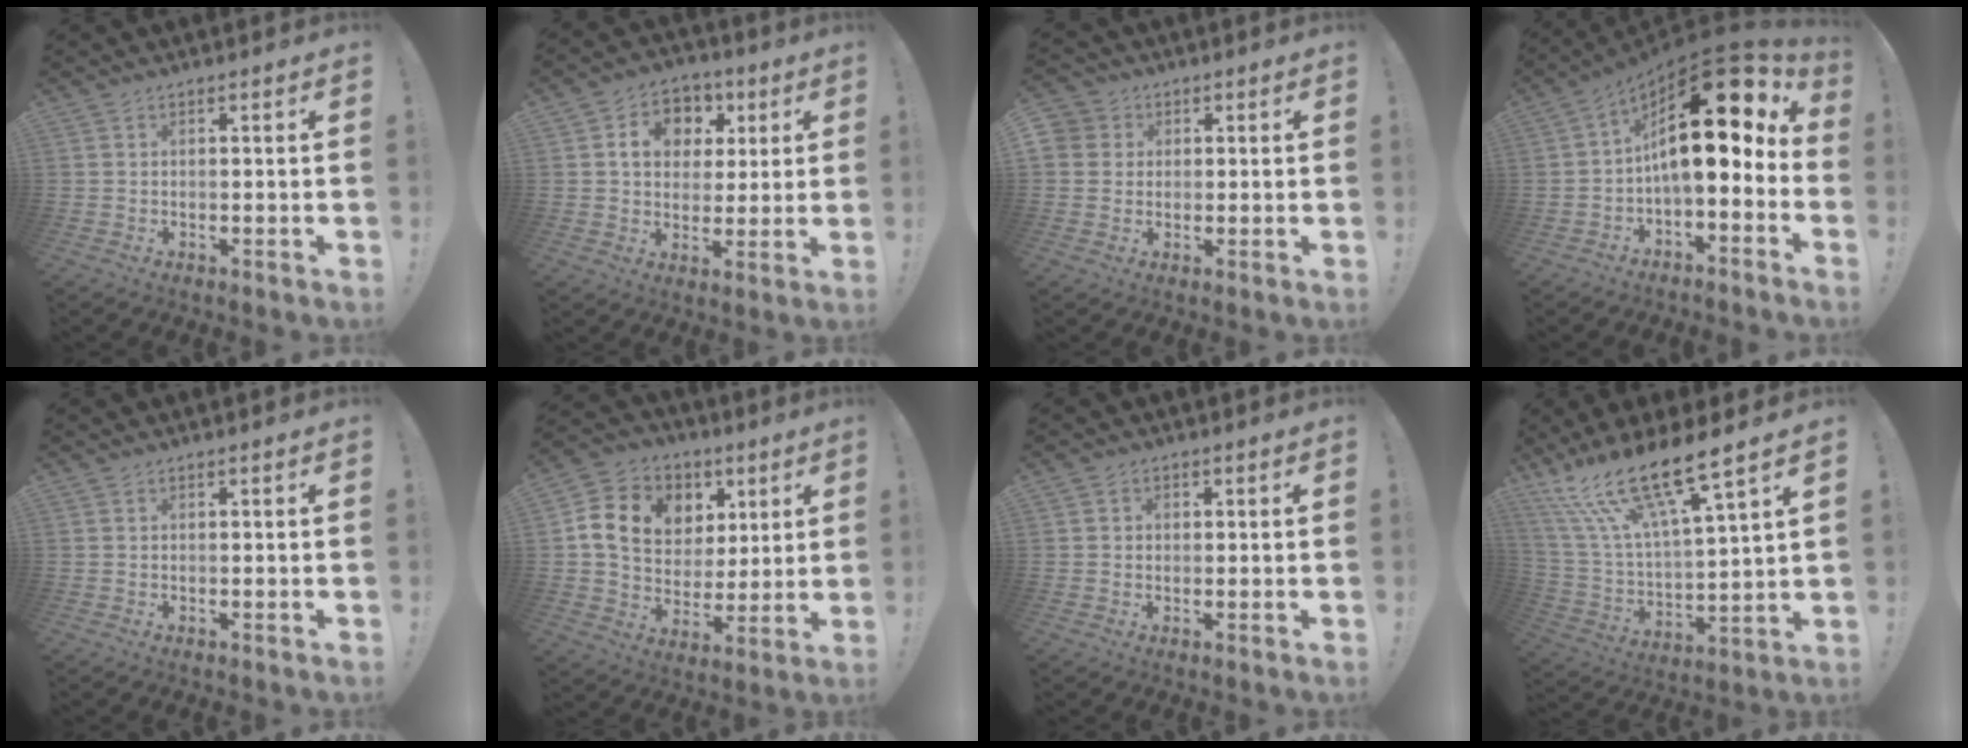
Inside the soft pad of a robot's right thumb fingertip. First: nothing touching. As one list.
[{"total": 11.3, "force": [3.6, 9.3, 5.2], "torque": [-0.079, -0.007, 0.072]}, {"total": 5.0, "force": [1.0, 4.7, 1.4], "torque": [-0.029, 0.000, 0.017]}, {"total": 20.7, "force": [4.8, 7.9, 18.5], "torque": [-0.304, -0.028, 0.082]}, {"total": 0.0}, {"total": 14.7, "force": [5.1, 11.6, 7.5], "torque": [-0.121, -0.012, 0.102]}, {"total": 1.6, "force": [0.0, 1.5, 0.6], "torque": [-0.008, 0.004, -0.002]}, {"total": 18.7, "force": [13.4, 3.9, 12.4], "torque": [-0.235, -0.093, 0.229]}]